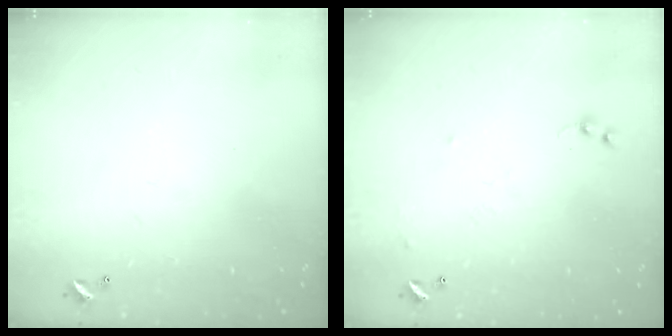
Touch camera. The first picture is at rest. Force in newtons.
{"total": 6.6, "press": 6.6, "slide": 0.6}